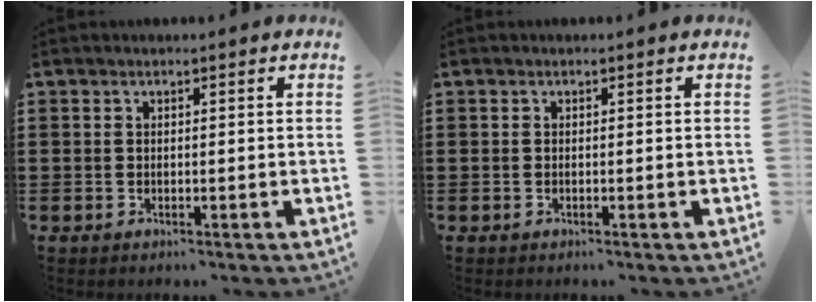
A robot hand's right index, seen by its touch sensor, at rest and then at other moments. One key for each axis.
{"total": 0.0}